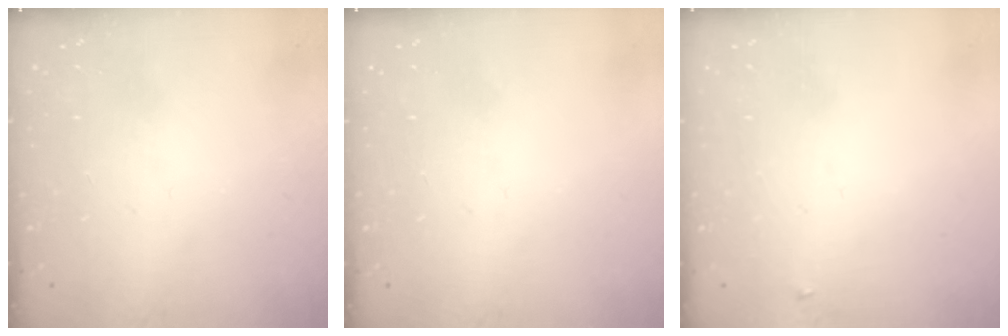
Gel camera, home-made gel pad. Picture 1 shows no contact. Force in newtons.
{"total": 0.0}
{"total": 2.3, "press": 2.3, "slide": 0.2}